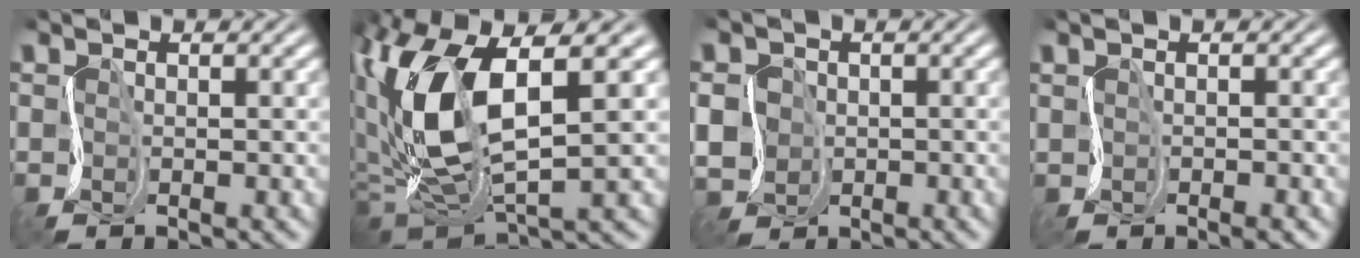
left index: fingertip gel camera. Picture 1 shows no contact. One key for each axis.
{"total": 11.0, "fx": 1.4, "fy": 4.7, "fz": 9.9, "tx": -0.209, "ty": 0.003, "tz": 0.026}
{"total": 4.7, "fx": -0.8, "fy": 4.2, "fz": 2.0, "tx": -0.047, "ty": -0.001, "tz": -0.034}
{"total": 1.4, "fx": -0.5, "fy": 0.6, "fz": 1.1, "tx": -0.014, "ty": -0.005, "tz": -0.002}